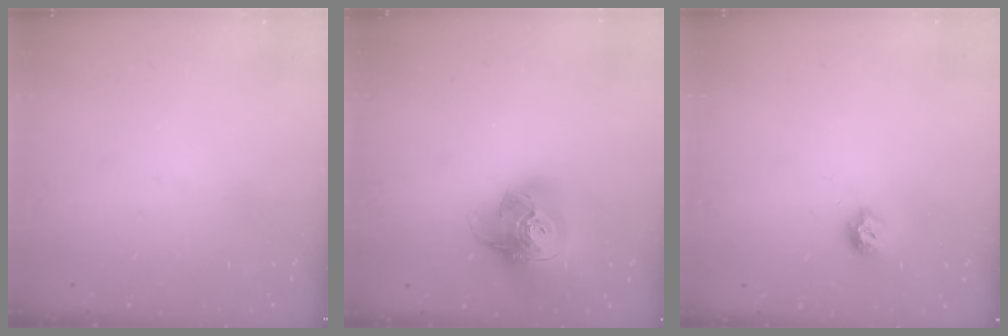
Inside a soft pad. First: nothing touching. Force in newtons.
{"total": 17.1, "press": 17.0, "slide": 2.2}
{"total": 7.5, "press": 7.5, "slide": 0.6}